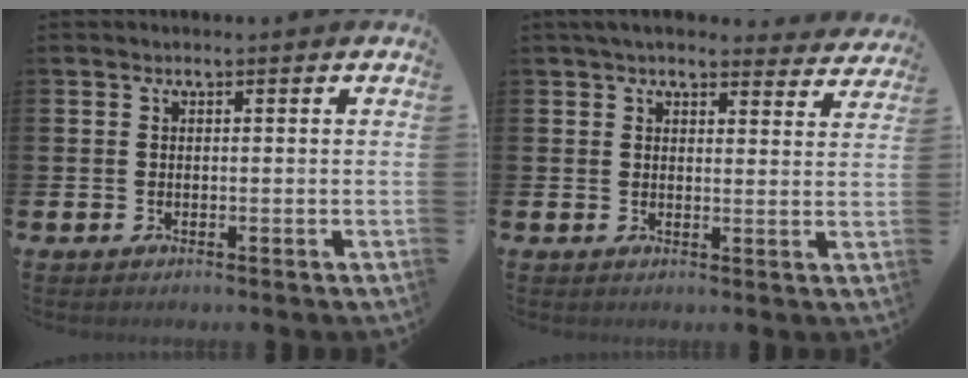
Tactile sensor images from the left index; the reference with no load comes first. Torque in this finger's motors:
{"motor_torque": [1.11, -1.03, 0.43, 0.04]}